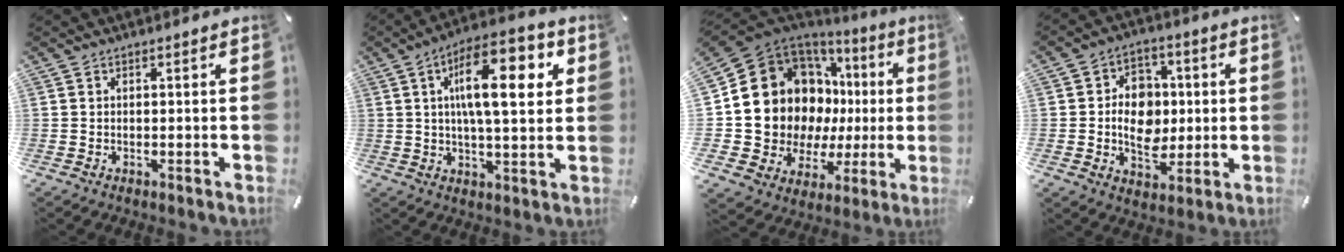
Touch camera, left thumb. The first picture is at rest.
{"total": 16.7, "force": [5.1, 5.8, 14.9], "torque": [-0.239, -0.004, 0.073]}
{"total": 18.7, "force": [4.2, 15.2, 10.1], "torque": [-0.186, -0.046, 0.100]}
{"total": 10.7, "force": [-0.4, 8.7, 6.2], "torque": [-0.097, 0.010, -0.006]}